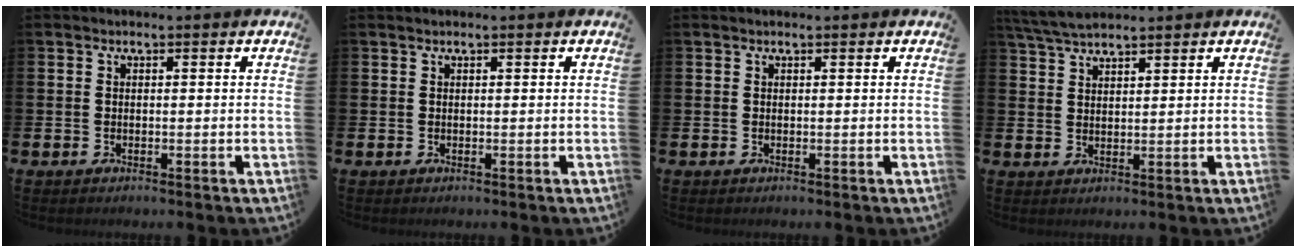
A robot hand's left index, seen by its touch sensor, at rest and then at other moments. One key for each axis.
{"total": 0.0}
{"total": 0.0}
{"total": 4.3, "fx": 4.0, "fy": 0.7, "fz": 1.4, "tx": -0.042, "ty": -0.008, "tz": 0.075}